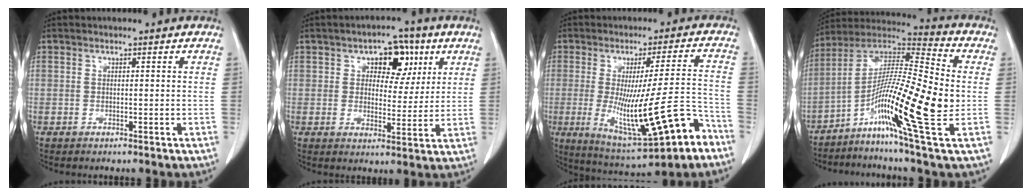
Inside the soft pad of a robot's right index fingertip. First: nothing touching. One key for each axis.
{"total": 7.6, "fx": 3.2, "fy": 4.5, "fz": 5.1, "tx": -0.062, "ty": 0.018, "tz": 0.046}
{"total": 17.3, "fx": -6.6, "fy": 1.9, "fz": 15.8, "tx": -0.251, "ty": -0.020, "tz": -0.084}
{"total": 18.4, "fx": -4.4, "fy": 0.3, "fz": 17.8, "tx": -0.333, "ty": -0.004, "tz": -0.091}